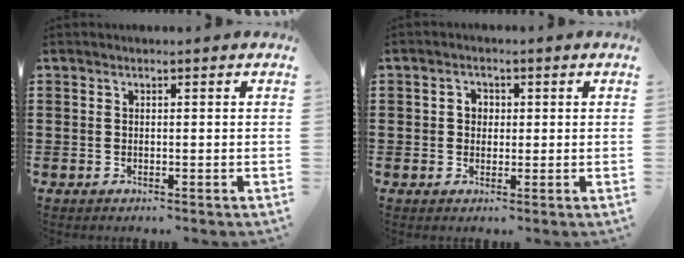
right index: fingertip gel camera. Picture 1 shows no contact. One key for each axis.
{"total": 2.1, "fx": 0.1, "fy": 1.8, "fz": 1.1, "tx": -0.026, "ty": 0.009, "tz": -0.001}